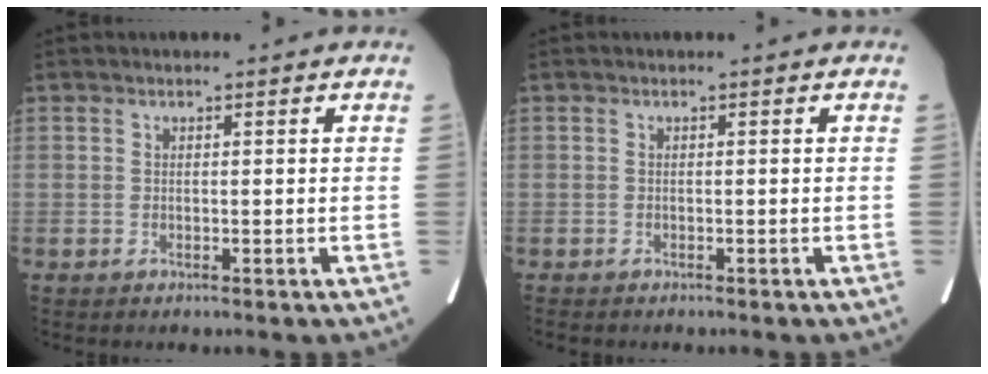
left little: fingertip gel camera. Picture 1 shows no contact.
{"total": 1.2, "force": [-1.0, 0.4, 0.5], "torque": [-0.009, -0.003, -0.010]}